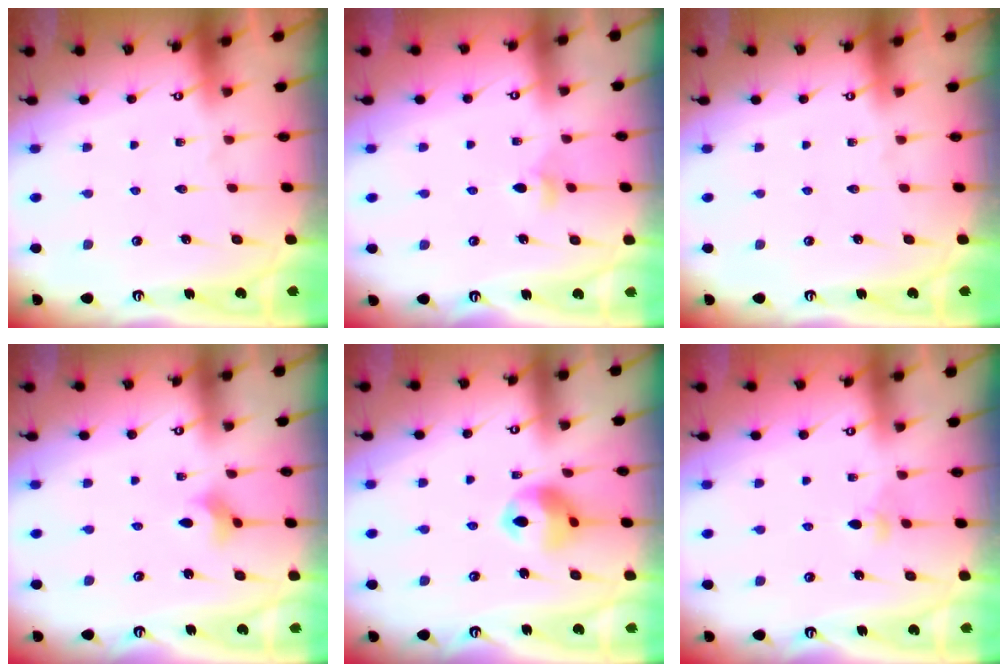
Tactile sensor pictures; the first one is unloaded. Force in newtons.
{"total": 3.7, "press": 3.6, "slide": 0.8}
{"total": 0.0}
{"total": 2.2, "press": 2.2, "slide": 0.2}
{"total": 10.5, "press": 10.4, "slide": 1.3}
{"total": 2.8, "press": 2.7, "slide": 0.8}